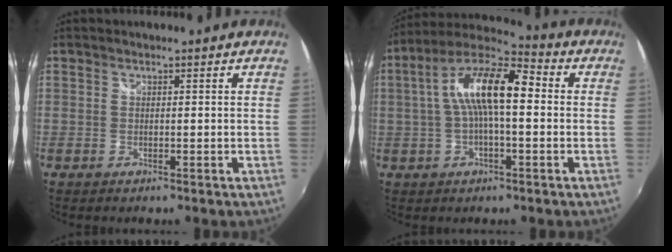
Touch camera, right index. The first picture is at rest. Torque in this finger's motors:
{"motor_torque": [0.92, -0.21, 0.67, 0.21]}